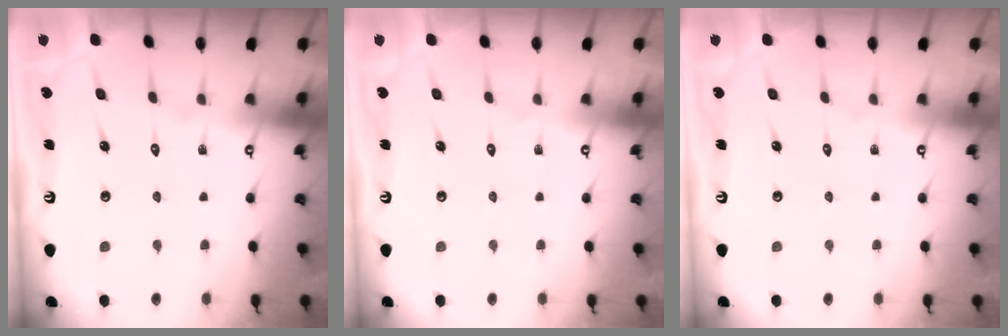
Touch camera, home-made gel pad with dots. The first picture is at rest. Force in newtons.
{"total": 0.0}
{"total": 0.0}